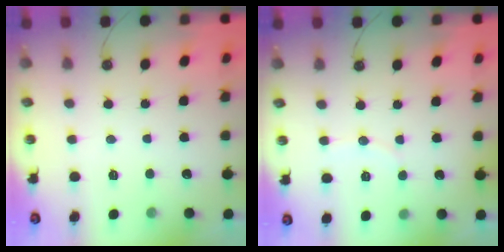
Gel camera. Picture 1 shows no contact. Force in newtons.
{"total": 3.3, "press": 3.3, "slide": 0.4}